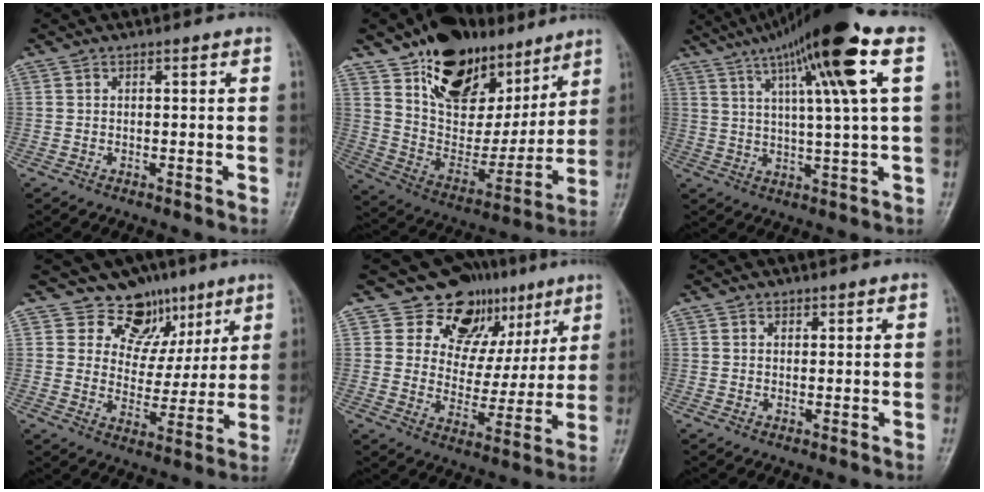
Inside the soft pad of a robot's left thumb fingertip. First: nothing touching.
{"total": 24.3, "force": [15.4, 14.0, 12.6], "torque": [-0.147, -0.059, 0.263]}
{"total": 17.8, "force": [8.0, 1.1, 15.8], "torque": [-0.259, 0.006, 0.128]}
{"total": 10.2, "force": [7.1, 7.2, 1.5], "torque": [0.023, -0.040, 0.111]}
{"total": 14.2, "force": [8.4, 9.9, 5.8], "torque": [-0.020, -0.028, 0.129]}
{"total": 1.0, "force": [0.6, 0.7, 0.2], "torque": [0.008, -0.003, 0.008]}